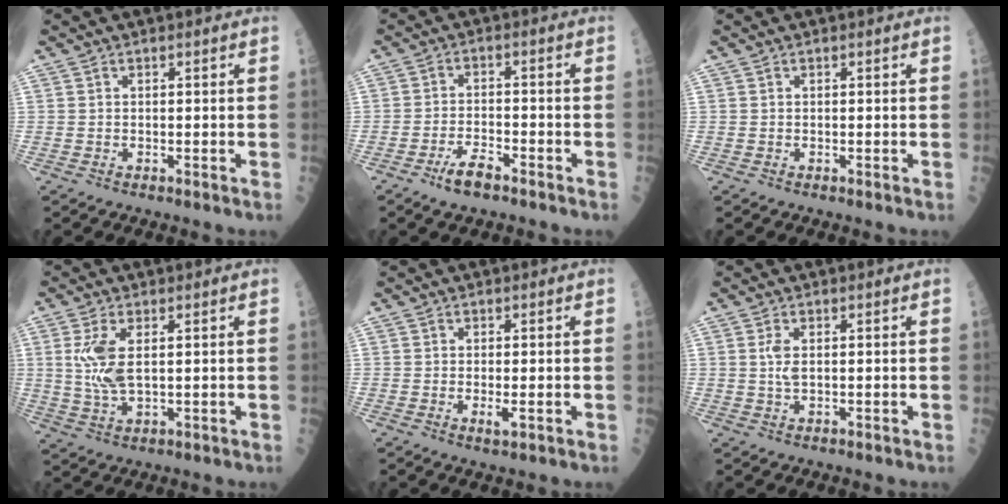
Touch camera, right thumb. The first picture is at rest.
{"total": 4.8, "force": [-3.2, 1.6, 3.2], "torque": [-0.059, 0.019, -0.056]}
{"total": 0.0}
{"total": 6.9, "force": [1.3, 2.9, 6.1], "torque": [-0.138, -0.008, 0.034]}
{"total": 1.8, "force": [-0.4, 0.4, 1.7], "torque": [-0.033, -0.005, -0.008]}
{"total": 2.4, "force": [0.4, 0.9, 2.2], "torque": [-0.048, -0.002, 0.012]}